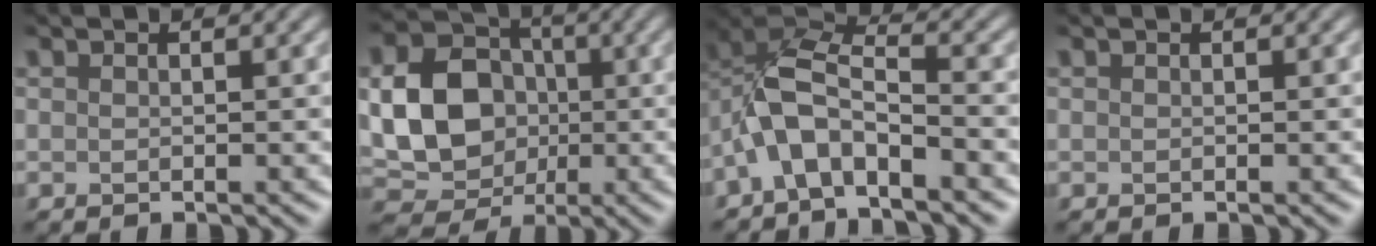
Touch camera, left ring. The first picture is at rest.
{"total": 9.2, "force": [-0.4, 7.4, 5.4], "torque": [-0.093, -0.007, -0.013]}
{"total": 5.8, "force": [-3.0, 2.4, 4.3], "torque": [-0.084, 0.012, -0.067]}
{"total": 0.0}